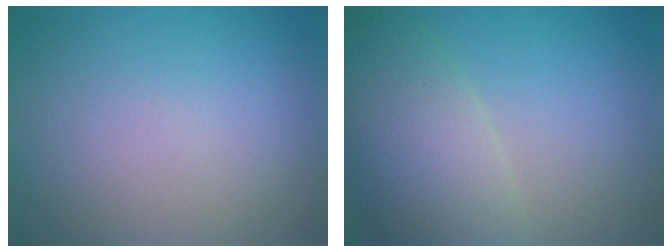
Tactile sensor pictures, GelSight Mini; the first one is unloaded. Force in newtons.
{"total": 7.9, "press": 7.8, "slide": 0.8}